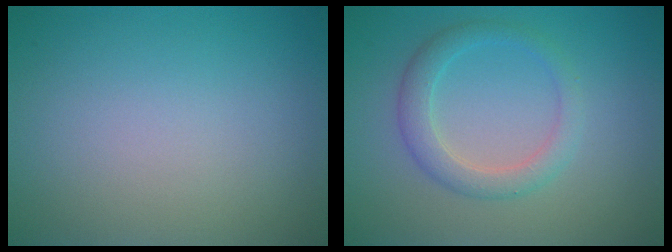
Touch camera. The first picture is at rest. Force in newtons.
{"total": 2.7, "press": 2.7, "slide": 0.2}